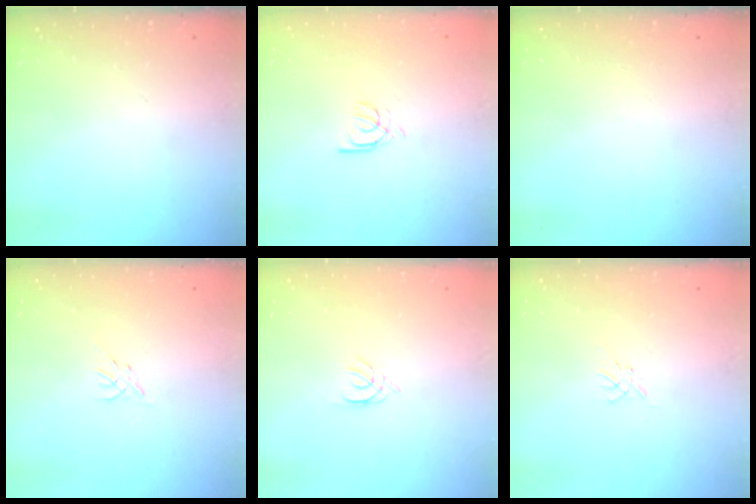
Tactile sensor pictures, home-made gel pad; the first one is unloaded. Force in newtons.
{"total": 3.7, "press": 3.7, "slide": 0.1}
{"total": 0.0}
{"total": 0.5, "press": 0.4, "slide": 0.3}
{"total": 1.2, "press": 1.2, "slide": 0.3}
{"total": 0.0}